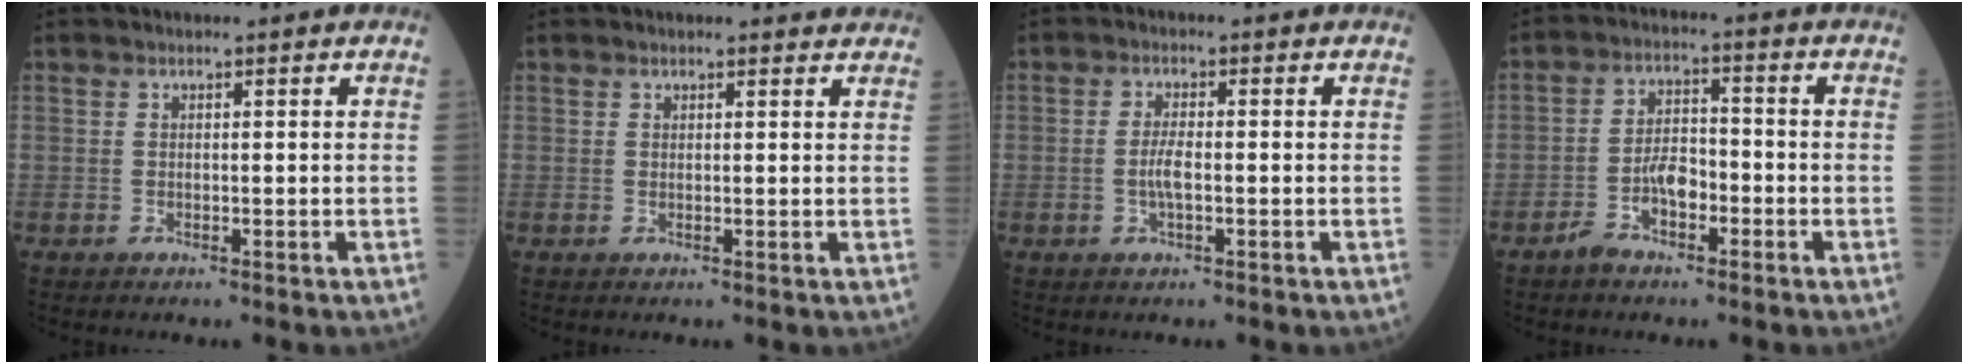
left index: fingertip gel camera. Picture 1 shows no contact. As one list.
[{"total": 1.7, "force": [1.7, 0.3, -0.1], "torque": [-0.007, -0.008, 0.005]}, {"total": 2.4, "force": [-0.5, 0.5, 2.3], "torque": [-0.051, 0.001, -0.012]}, {"total": 5.3, "force": [-2.8, 2.5, 3.8], "torque": [-0.080, 0.008, -0.054]}]